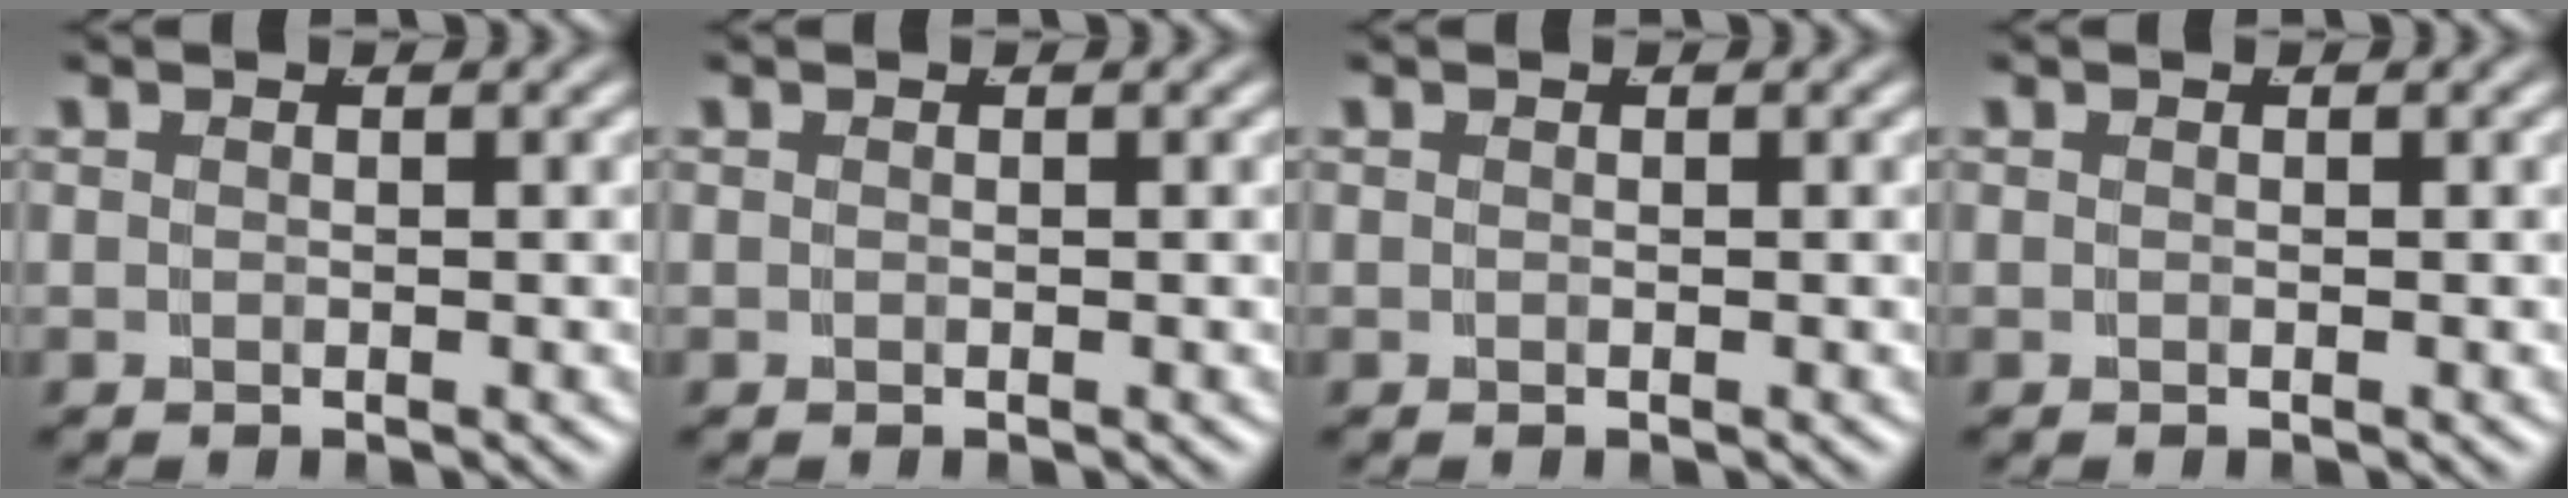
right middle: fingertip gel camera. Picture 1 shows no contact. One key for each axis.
{"total": 0.0}
{"total": 0.0}
{"total": 0.0}